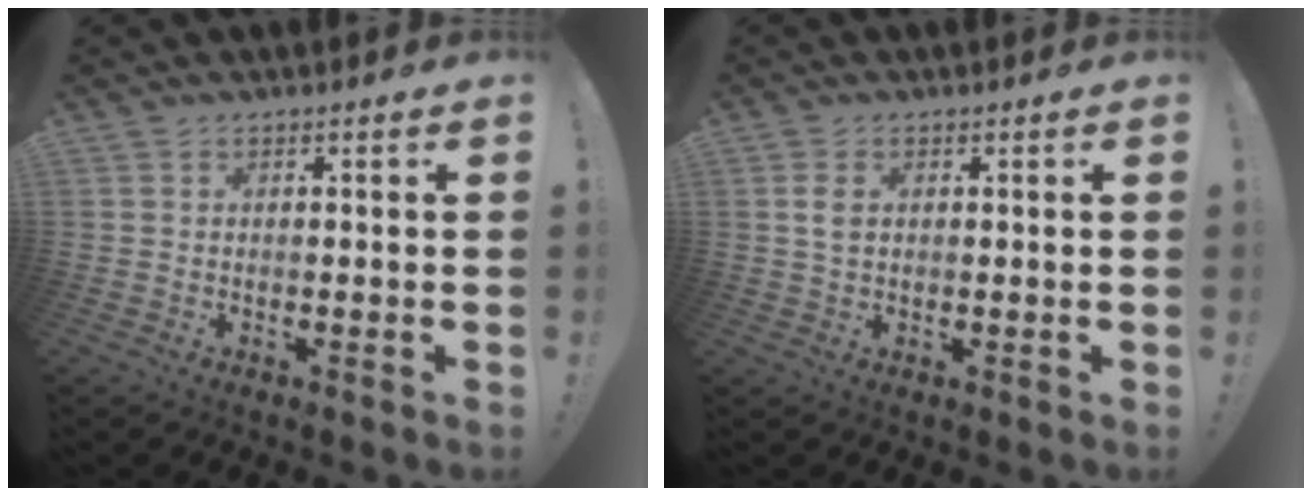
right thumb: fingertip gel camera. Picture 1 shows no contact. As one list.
[{"total": 3.3, "force": [0.8, 1.9, 2.5], "torque": [-0.040, 0.003, 0.012]}]